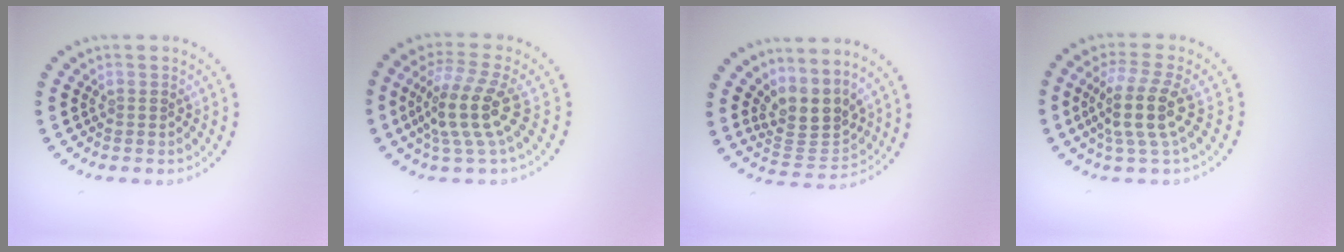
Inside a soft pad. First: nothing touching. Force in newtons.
{"total": 4.6, "press": 3.8, "slide": 2.5}
{"total": 3.8, "press": 3.0, "slide": 2.4}
{"total": 4.3, "press": 3.5, "slide": 2.5}